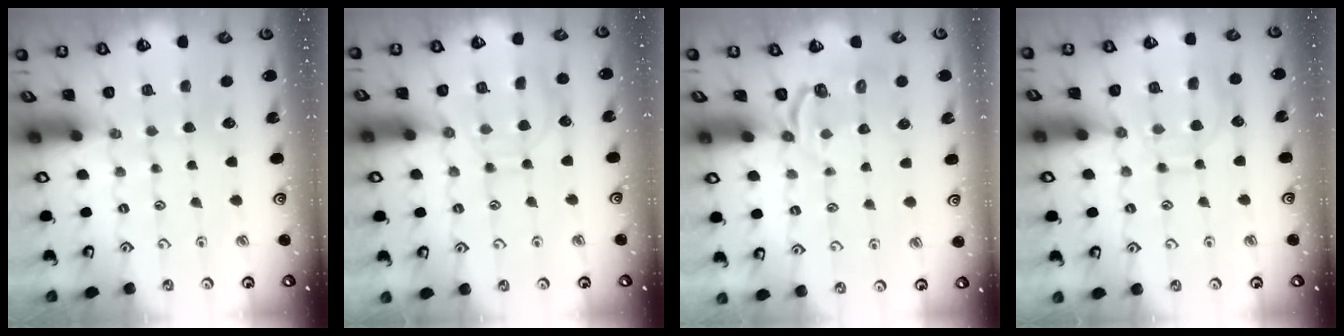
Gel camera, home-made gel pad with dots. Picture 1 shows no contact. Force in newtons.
{"total": 9.1, "press": 9.1, "slide": 1.0}
{"total": 3.6, "press": 2.6, "slide": 2.4}
{"total": 11.3, "press": 11.2, "slide": 1.1}